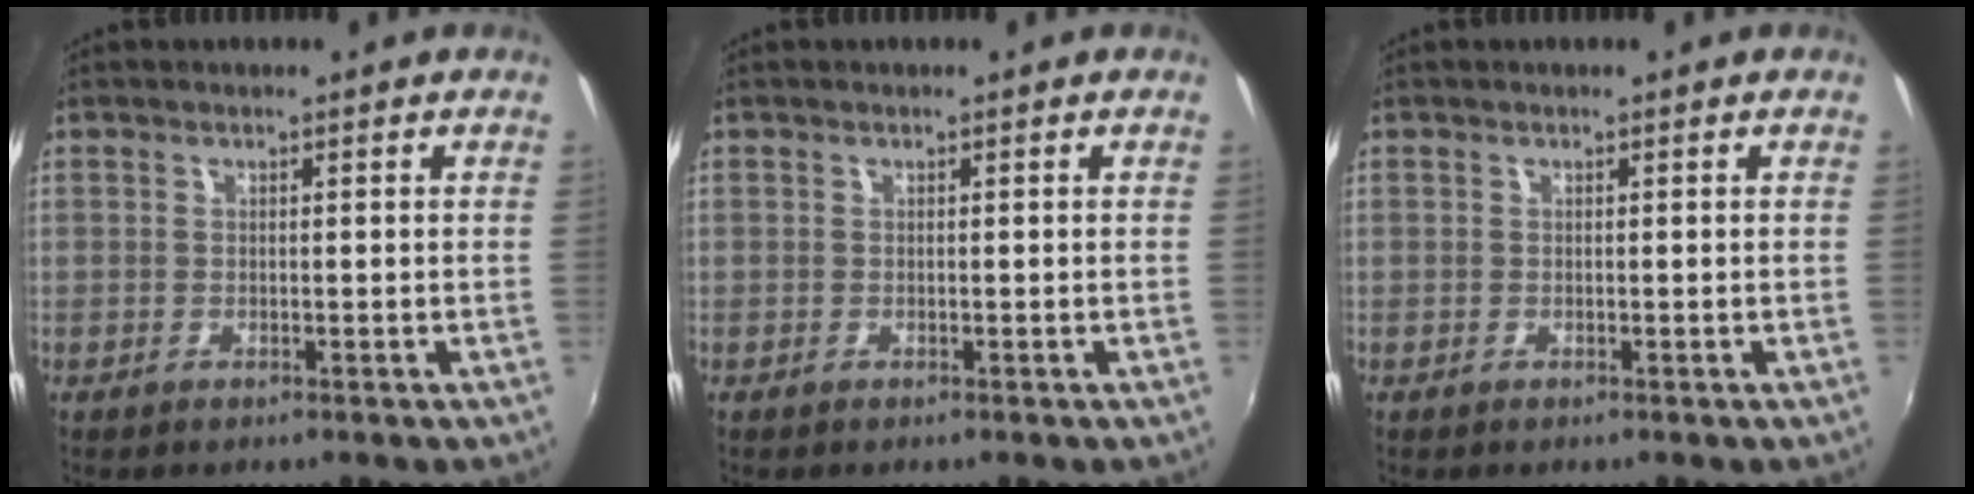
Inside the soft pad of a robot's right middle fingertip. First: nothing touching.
{"total": 0.0}
{"total": 0.0}